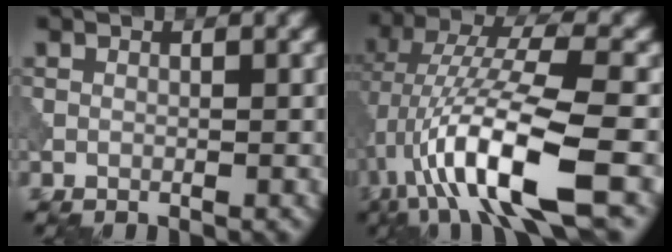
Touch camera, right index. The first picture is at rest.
{"total": 12.6, "force": [-3.8, 3.3, 11.6], "torque": [-0.220, 0.017, -0.062]}